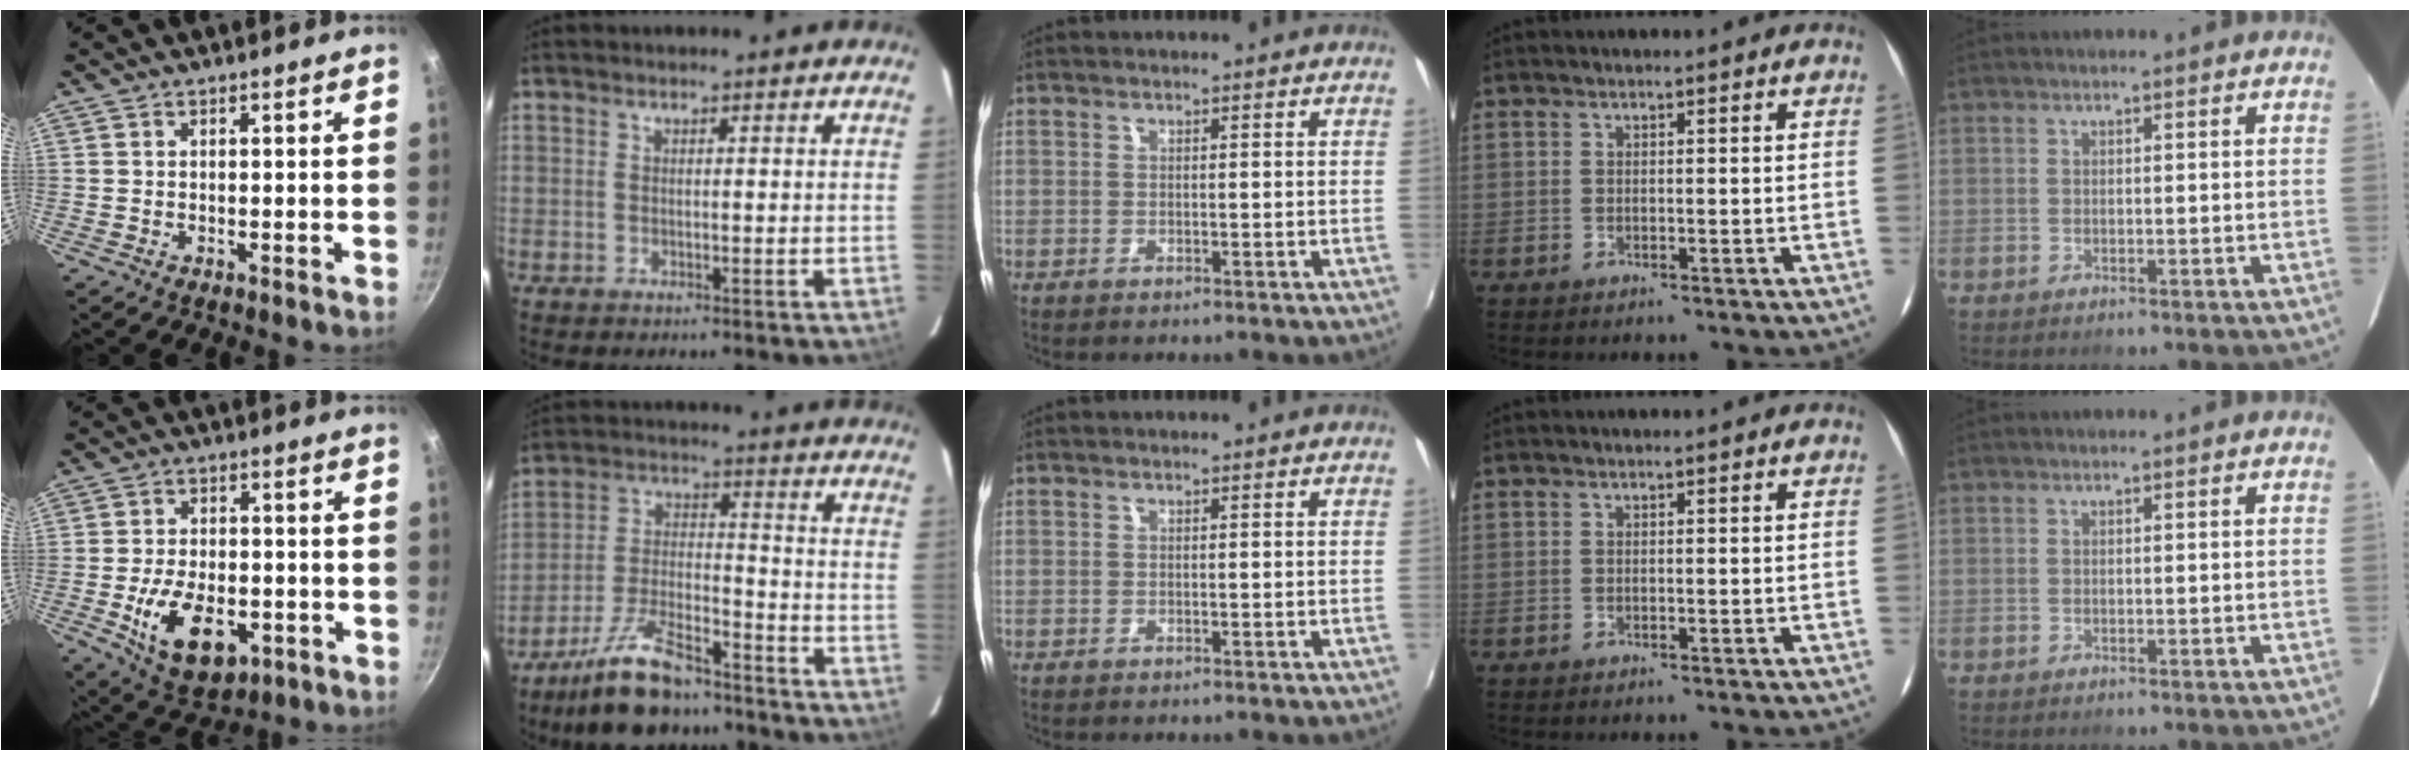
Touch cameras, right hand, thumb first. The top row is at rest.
{"thumb": {"total": 13.8, "force": [-4.4, 8.1, 10.3], "torque": [-0.156, 0.007, -0.059]}, "index": {"total": 14.6, "force": [-11.7, 4.7, 7.5], "torque": [-0.156, -0.002, -0.202]}}